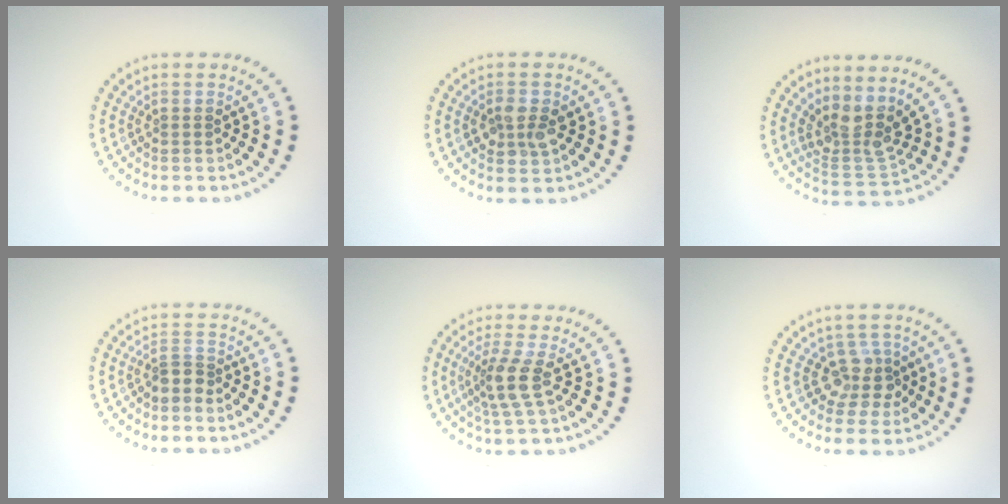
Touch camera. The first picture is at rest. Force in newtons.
{"total": 2.3, "press": 2.3, "slide": 0.2}
{"total": 3.6, "press": 2.8, "slide": 2.3}
{"total": 1.8, "press": 1.3, "slide": 1.2}
{"total": 2.9, "press": 2.2, "slide": 2.0}
{"total": 2.8, "press": 2.1, "slide": 1.8}